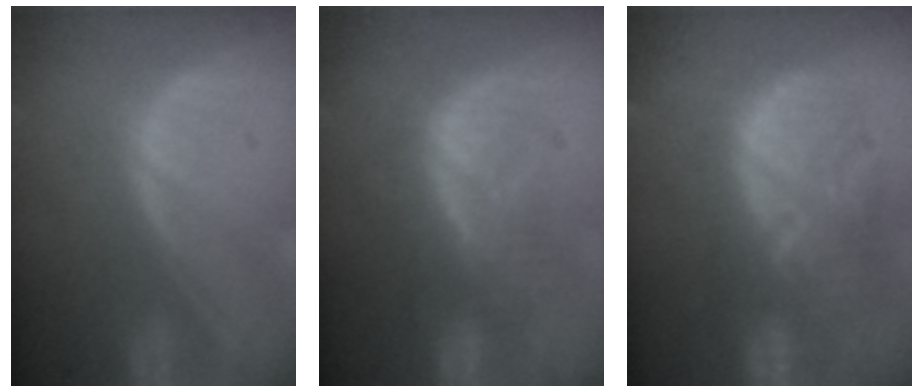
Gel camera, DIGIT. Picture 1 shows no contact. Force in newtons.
{"total": 8.0, "press": 7.8, "slide": 1.6}
{"total": 11.1, "press": 10.7, "slide": 2.9}